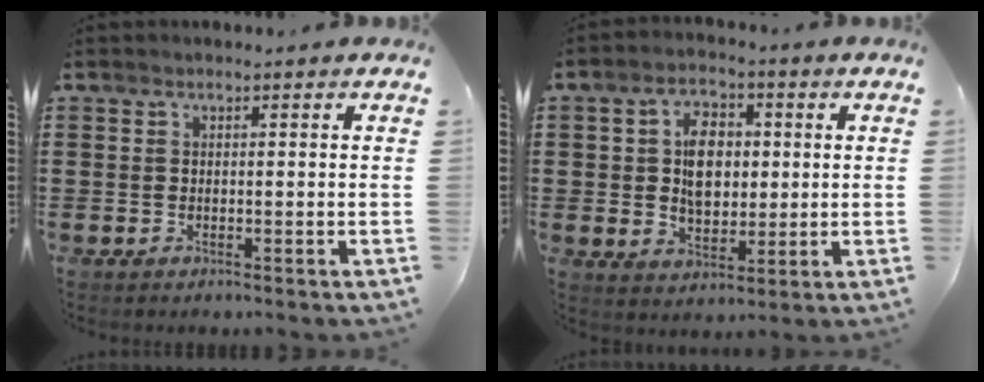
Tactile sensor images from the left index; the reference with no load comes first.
{"total": 7.3, "force": [0.9, 4.6, 5.6], "torque": [-0.107, 0.009, 0.010]}